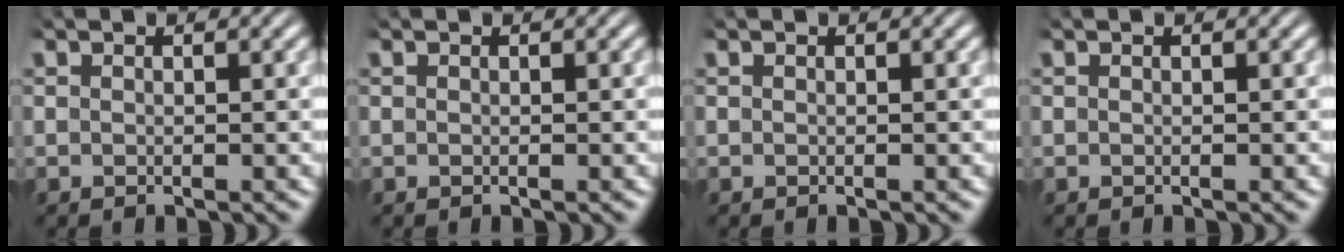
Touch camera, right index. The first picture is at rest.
{"total": 0.0}
{"total": 0.0}
{"total": 0.0}